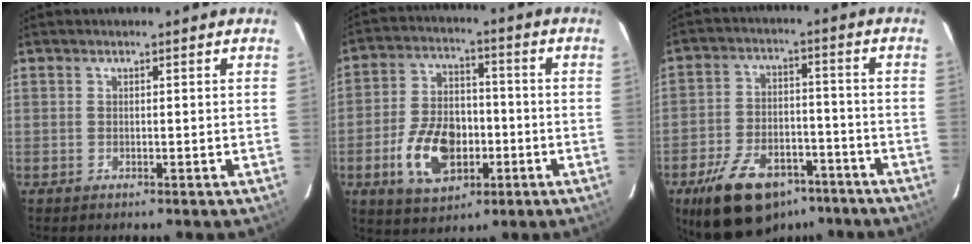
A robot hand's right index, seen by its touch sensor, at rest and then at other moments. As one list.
[{"total": 13.7, "force": [-4.4, 8.7, 9.6], "torque": [-0.200, 0.009, -0.065]}, {"total": 17.1, "force": [-11.2, 9.1, 9.2], "torque": [-0.192, -0.003, -0.171]}]